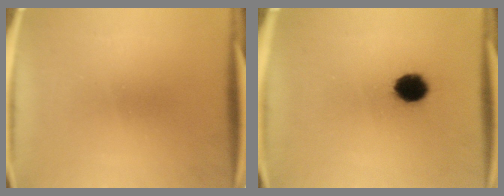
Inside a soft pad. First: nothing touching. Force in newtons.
{"total": 7.5}